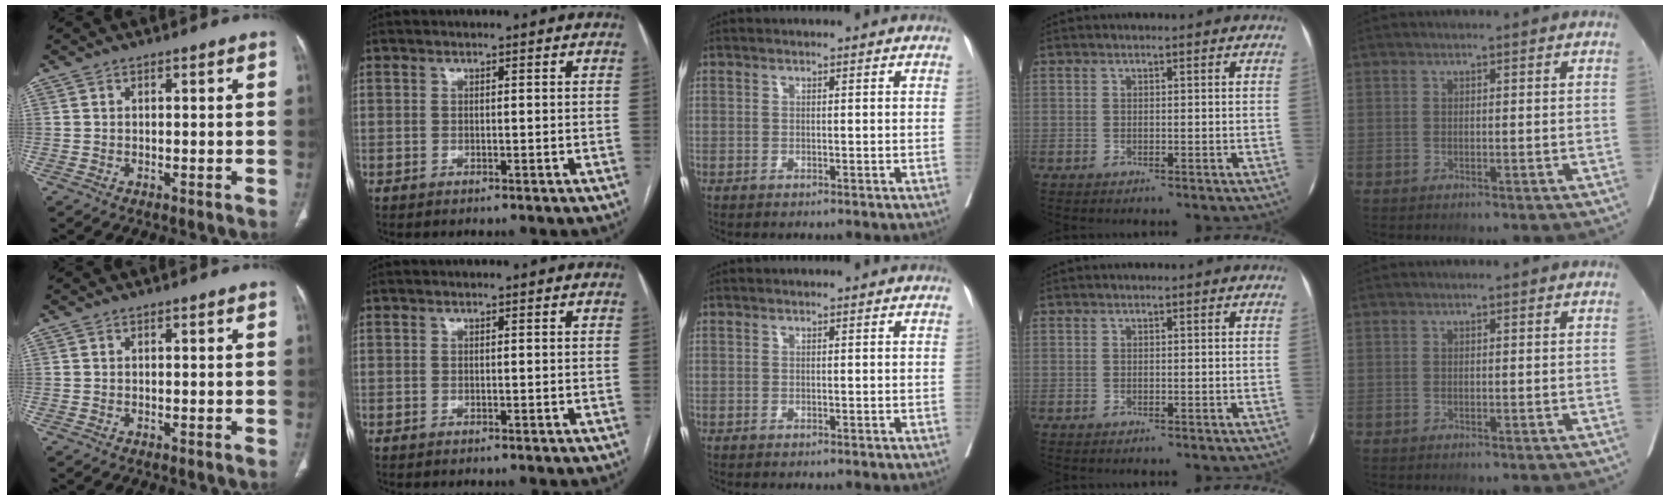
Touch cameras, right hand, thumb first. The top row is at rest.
{}